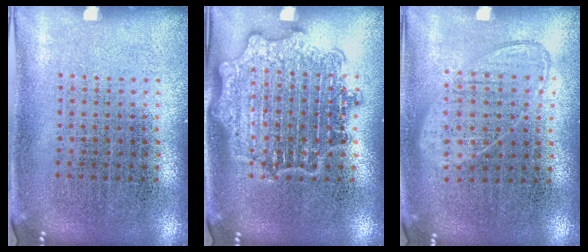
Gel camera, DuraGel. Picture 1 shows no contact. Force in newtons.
{"total": 3.0, "press": 3.0, "slide": 0.5}
{"total": 1.0, "press": 0.8, "slide": 0.5}